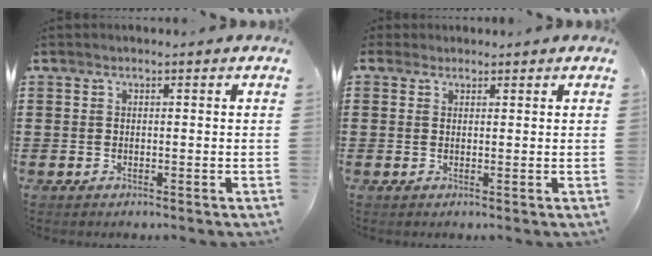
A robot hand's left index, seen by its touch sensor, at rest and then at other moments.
{"total": 1.0, "force": [0.7, 0.6, 0.2], "torque": [-0.006, 0.005, 0.014]}